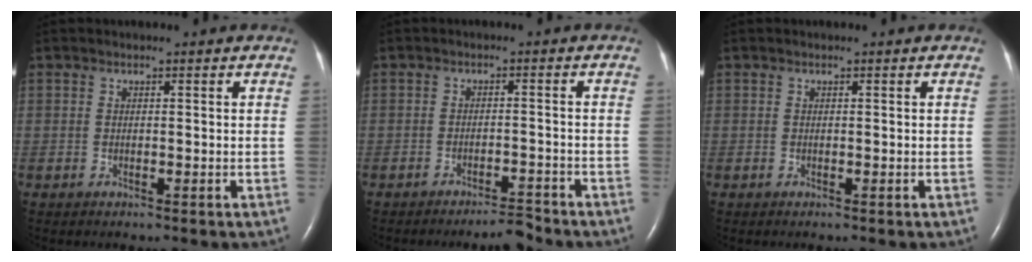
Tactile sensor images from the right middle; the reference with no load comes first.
{"total": 2.9, "force": [-2.8, 0.1, 0.9], "torque": [-0.011, -0.007, -0.045]}
{"total": 0.0}